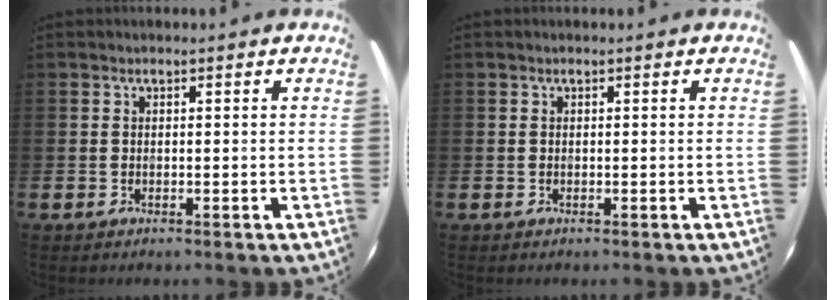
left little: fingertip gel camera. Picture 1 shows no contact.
{"total": 0.0}